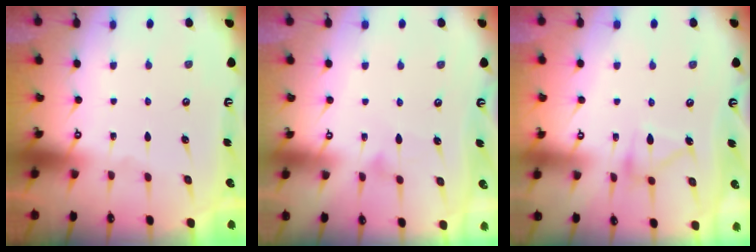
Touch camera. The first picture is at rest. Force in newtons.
{"total": 6.0, "press": 5.9, "slide": 0.4}
{"total": 12.5, "press": 12.5, "slide": 0.7}